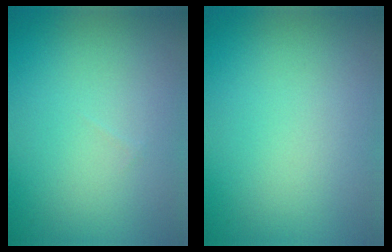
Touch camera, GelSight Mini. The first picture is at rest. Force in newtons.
{"total": 0.0}